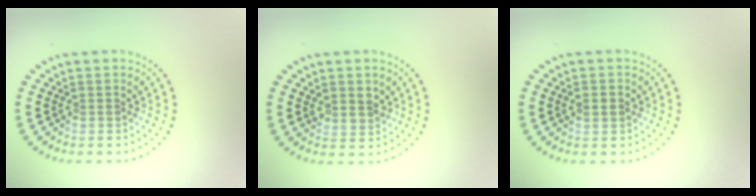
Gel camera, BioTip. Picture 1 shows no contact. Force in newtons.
{"total": 1.9, "press": 1.7, "slide": 0.8}
{"total": 1.8, "press": 1.8, "slide": 0.1}